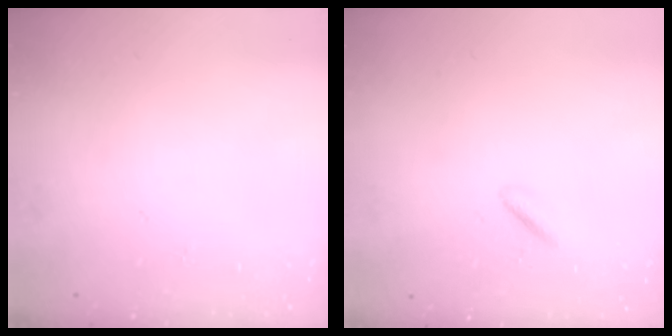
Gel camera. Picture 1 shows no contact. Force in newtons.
{"total": 1.6, "press": 1.5, "slide": 0.6}